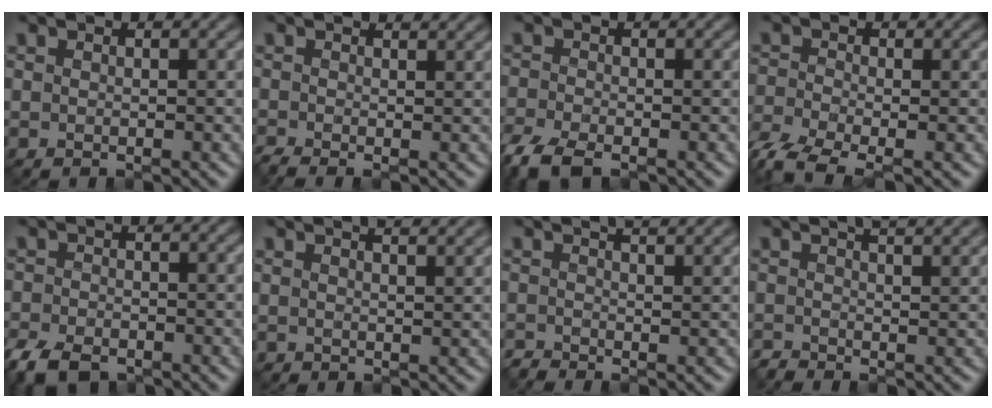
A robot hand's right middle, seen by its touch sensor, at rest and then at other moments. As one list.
[{"total": 1.9, "force": [-0.4, 0.6, 1.8], "torque": [-0.034, -0.003, -0.018]}, {"total": 4.7, "force": [-3.5, 1.8, 2.7], "torque": [-0.059, -0.015, -0.077]}, {"total": 4.3, "force": [-3.1, 1.5, 2.6], "torque": [-0.063, -0.015, -0.073]}, {"total": 4.8, "force": [-3.5, 2.3, 2.4], "torque": [-0.044, -0.010, -0.074]}, {"total": 3.8, "force": [2.8, 1.5, 1.9], "torque": [0.002, 0.024, 0.010]}, {"total": 2.0, "force": [0.4, 0.7, 1.9], "torque": [-0.020, 0.004, -0.005]}, {"total": 2.8, "force": [1.0, 1.0, 2.4], "torque": [-0.020, 0.010, 0.000]}]